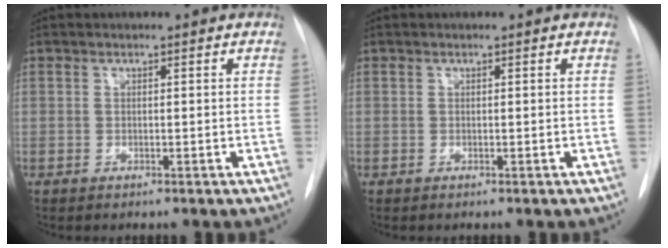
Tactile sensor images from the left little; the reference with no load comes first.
{"total": 0.0}